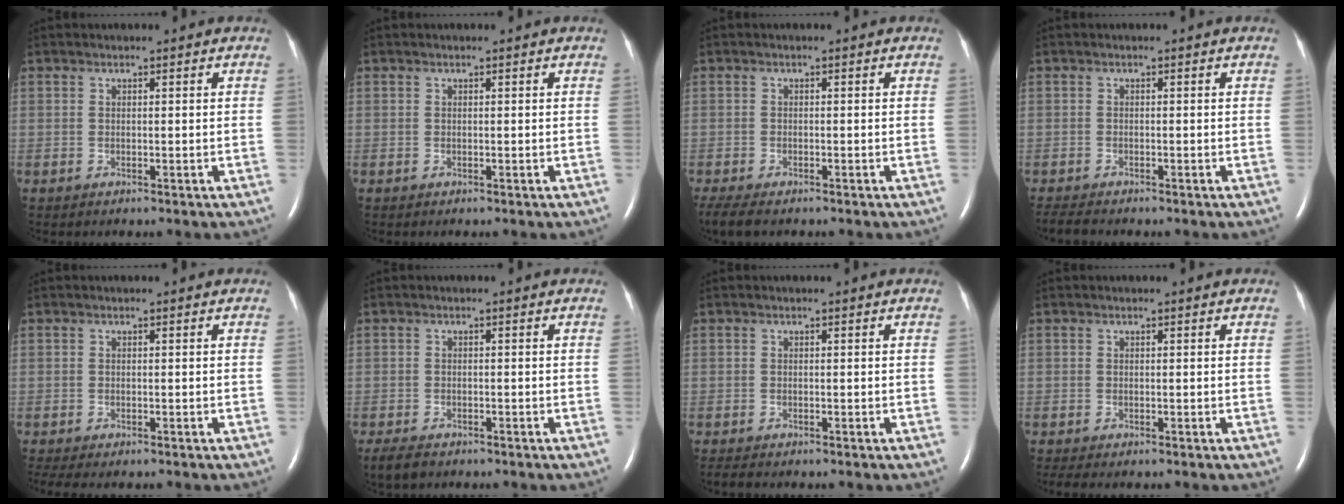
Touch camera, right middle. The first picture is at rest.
{"total": 0.0}
{"total": 5.3, "force": [-4.1, 1.7, 2.9], "torque": [-0.058, -0.017, -0.066]}
{"total": 2.5, "force": [-2.3, 0.2, 0.9], "torque": [-0.022, -0.011, -0.038]}
{"total": 3.7, "force": [-3.0, 1.1, 1.9], "torque": [-0.032, -0.010, -0.042]}
{"total": 3.5, "force": [-2.8, 1.4, 1.6], "torque": [-0.033, -0.008, -0.043]}
{"total": 1.2, "force": [-1.1, 0.2, 0.5], "torque": [-0.016, -0.005, -0.016]}
{"total": 1.7, "force": [-1.4, 0.4, 0.9], "torque": [-0.017, -0.007, -0.019]}